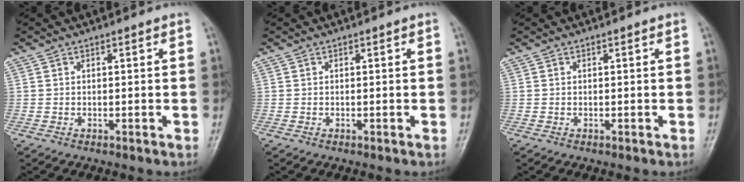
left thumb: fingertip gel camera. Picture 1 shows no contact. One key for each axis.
{"total": 0.0}
{"total": 0.0}